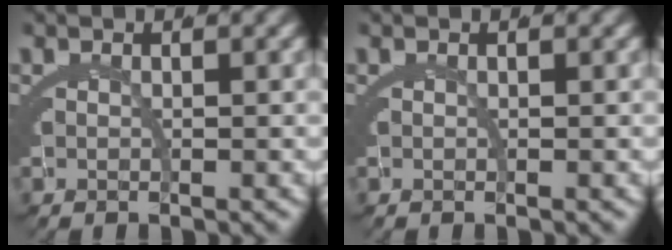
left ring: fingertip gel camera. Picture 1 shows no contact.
{"total": 0.0}